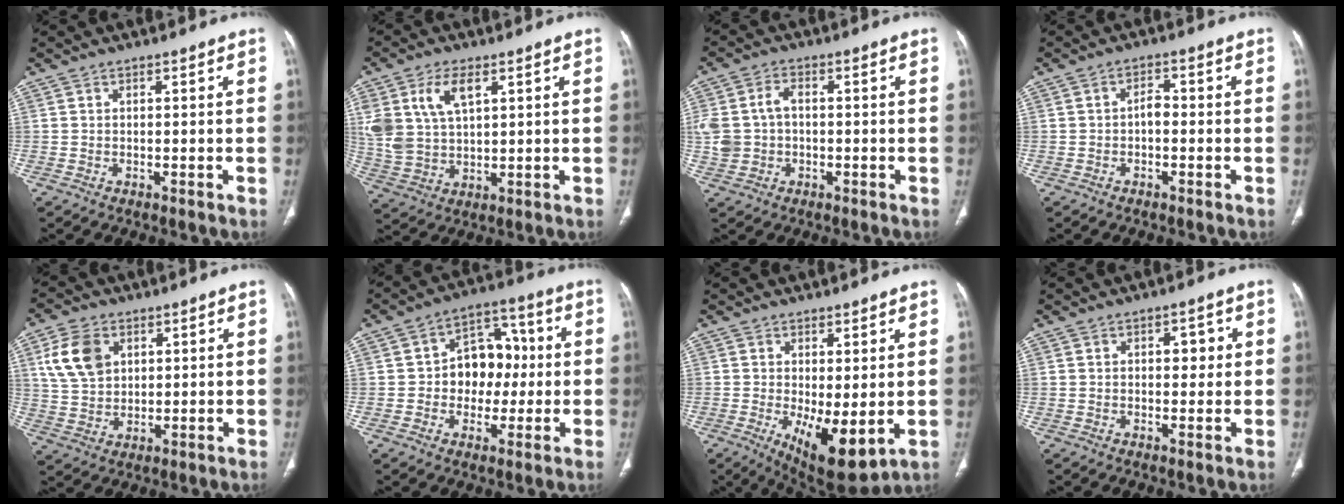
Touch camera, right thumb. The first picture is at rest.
{"total": 11.1, "force": [4.4, 6.2, 8.1], "torque": [-0.171, -0.007, 0.096]}
{"total": 8.1, "force": [0.0, 5.9, 5.5], "torque": [-0.120, 0.022, 0.005]}
{"total": 2.3, "force": [-0.6, 1.4, 1.7], "torque": [-0.020, 0.011, -0.015]}
{"total": 9.7, "force": [3.5, 6.9, 5.9], "torque": [-0.099, -0.008, 0.072]}
{"total": 11.6, "force": [-0.1, 8.8, 7.5], "torque": [-0.059, 0.033, -0.006]}
{"total": 10.2, "force": [-1.5, 4.0, 9.2], "torque": [-0.146, -0.025, -0.007]}
{"total": 3.3, "force": [0.8, 2.0, 2.5], "torque": [-0.014, 0.000, 0.007]}